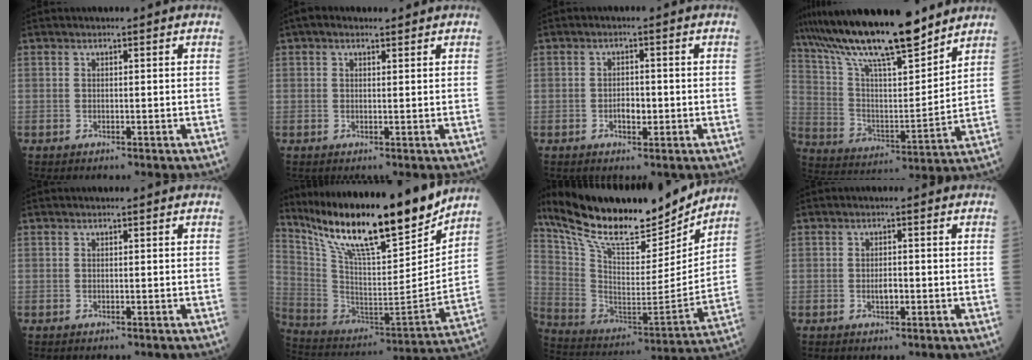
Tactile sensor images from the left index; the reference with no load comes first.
{"total": 2.0, "force": [1.4, 0.9, 1.2], "torque": [-0.027, 0.018, 0.022]}
{"total": 2.2, "force": [-0.6, 1.2, 1.8], "torque": [-0.028, 0.004, -0.008]}
{"total": 20.0, "force": [16.5, 2.6, 10.9], "torque": [-0.197, 0.012, 0.293]}
{"total": 0.0}
{"total": 23.6, "force": [19.4, 2.3, 13.2], "torque": [-0.241, -0.025, 0.328]}
{"total": 25.2, "force": [21.2, 5.6, 12.4], "torque": [-0.227, -0.010, 0.345]}
{"total": 1.6, "force": [-0.4, 0.7, 1.4], "torque": [-0.024, 0.002, -0.006]}